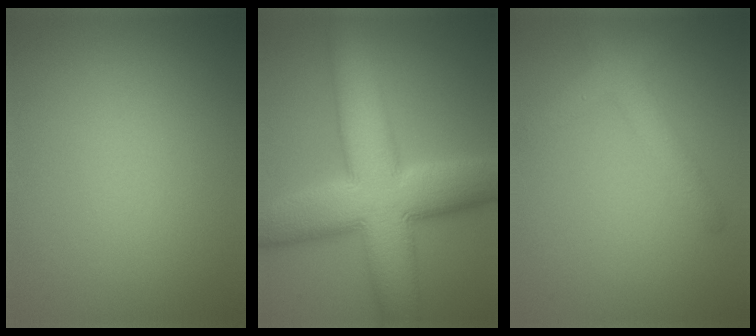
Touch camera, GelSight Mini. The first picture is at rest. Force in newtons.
{"total": 12.8, "press": 12.8, "slide": 0.2}
{"total": 3.1, "press": 3.1, "slide": 0.1}